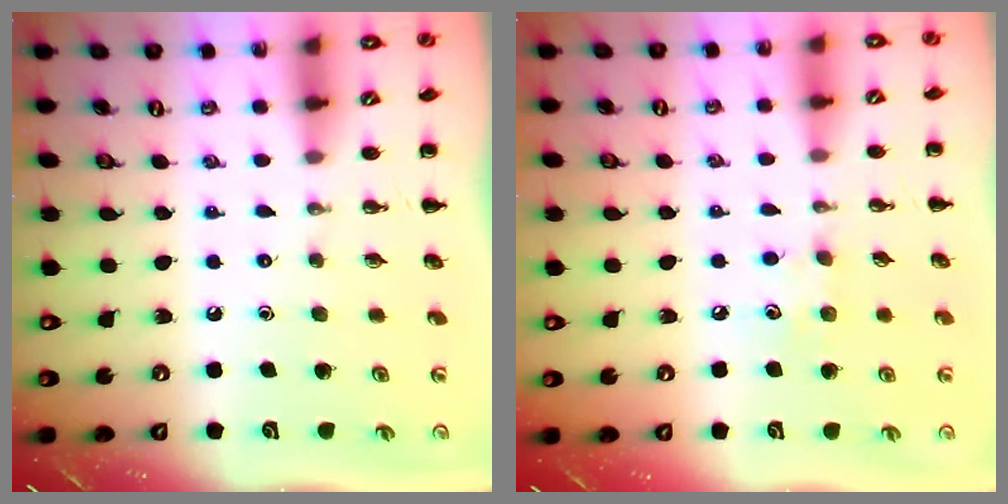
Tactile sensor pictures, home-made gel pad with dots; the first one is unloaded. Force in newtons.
{"total": 6.6, "press": 6.4, "slide": 1.8}